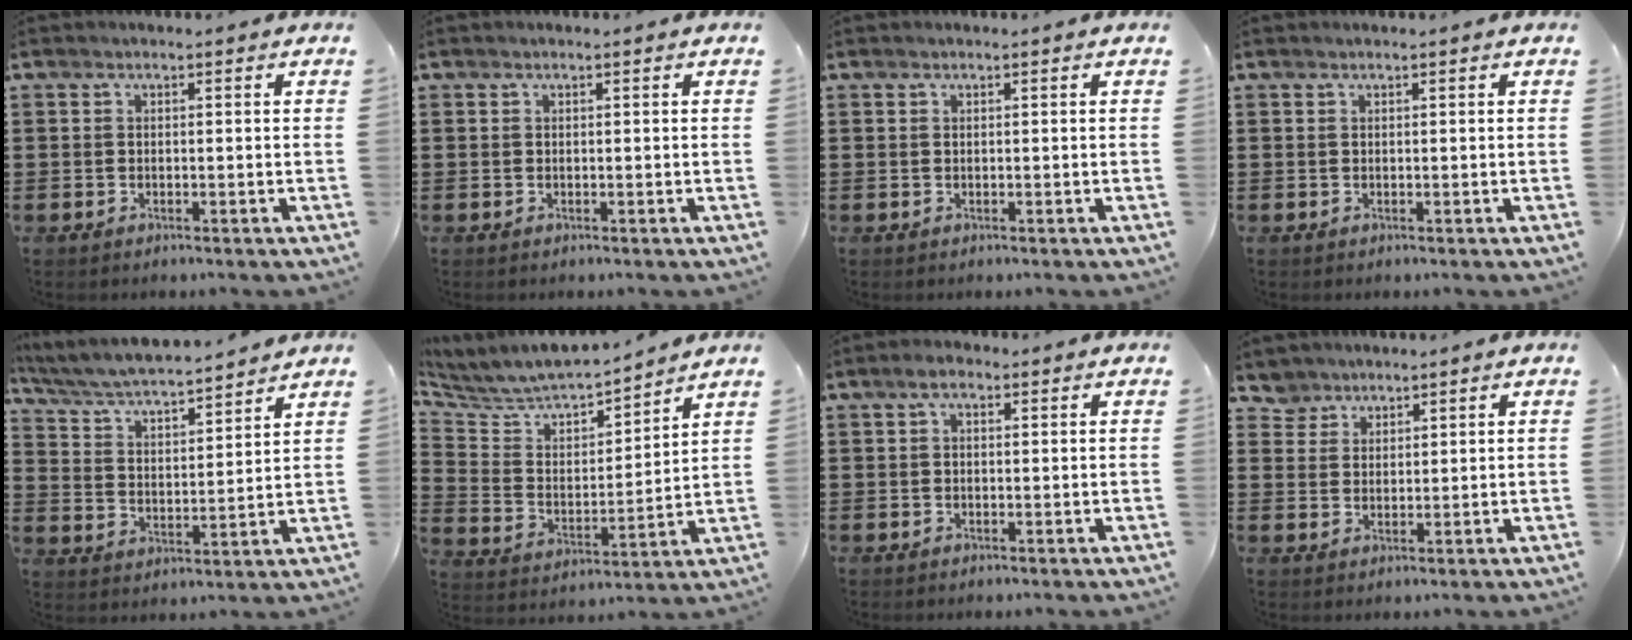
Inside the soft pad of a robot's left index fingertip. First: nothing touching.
{"total": 0.0}
{"total": 0.0}
{"total": 0.0}
{"total": 5.0, "force": [4.7, 0.2, 1.6], "torque": [-0.053, -0.033, 0.074]}
{"total": 5.4, "force": [5.1, 1.6, 0.7], "torque": [-0.050, -0.042, 0.081]}
{"total": 2.2, "force": [0.7, 1.2, 1.7], "torque": [-0.036, 0.009, 0.011]}
{"total": 3.2, "force": [2.7, 1.8, -0.2], "torque": [-0.011, 0.001, 0.051]}